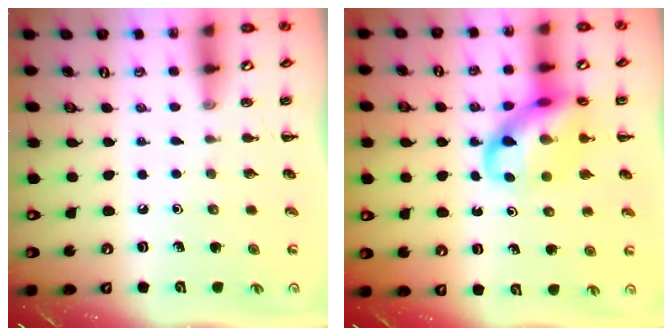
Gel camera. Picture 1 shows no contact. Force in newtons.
{"total": 13.6, "press": 13.4, "slide": 2.6}